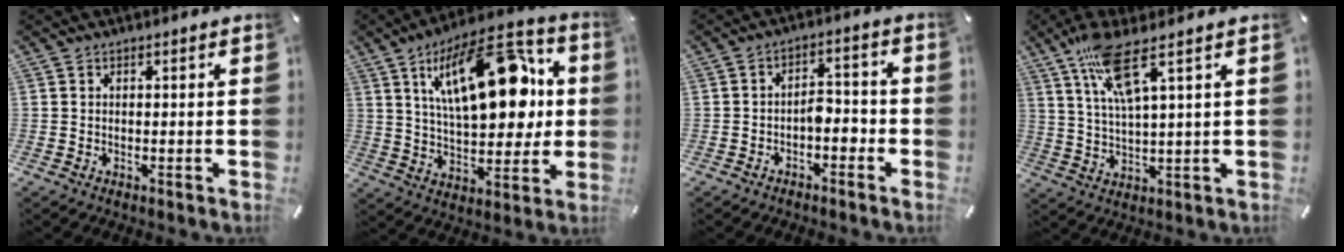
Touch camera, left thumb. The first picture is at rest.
{"total": 24.3, "force": [8.2, 11.7, 19.7], "torque": [-0.308, -0.029, 0.125]}
{"total": 4.8, "force": [-2.5, 2.8, 3.0], "torque": [-0.050, 0.019, -0.046]}
{"total": 10.4, "force": [6.0, 1.7, 8.3], "torque": [-0.167, -0.010, 0.106]}